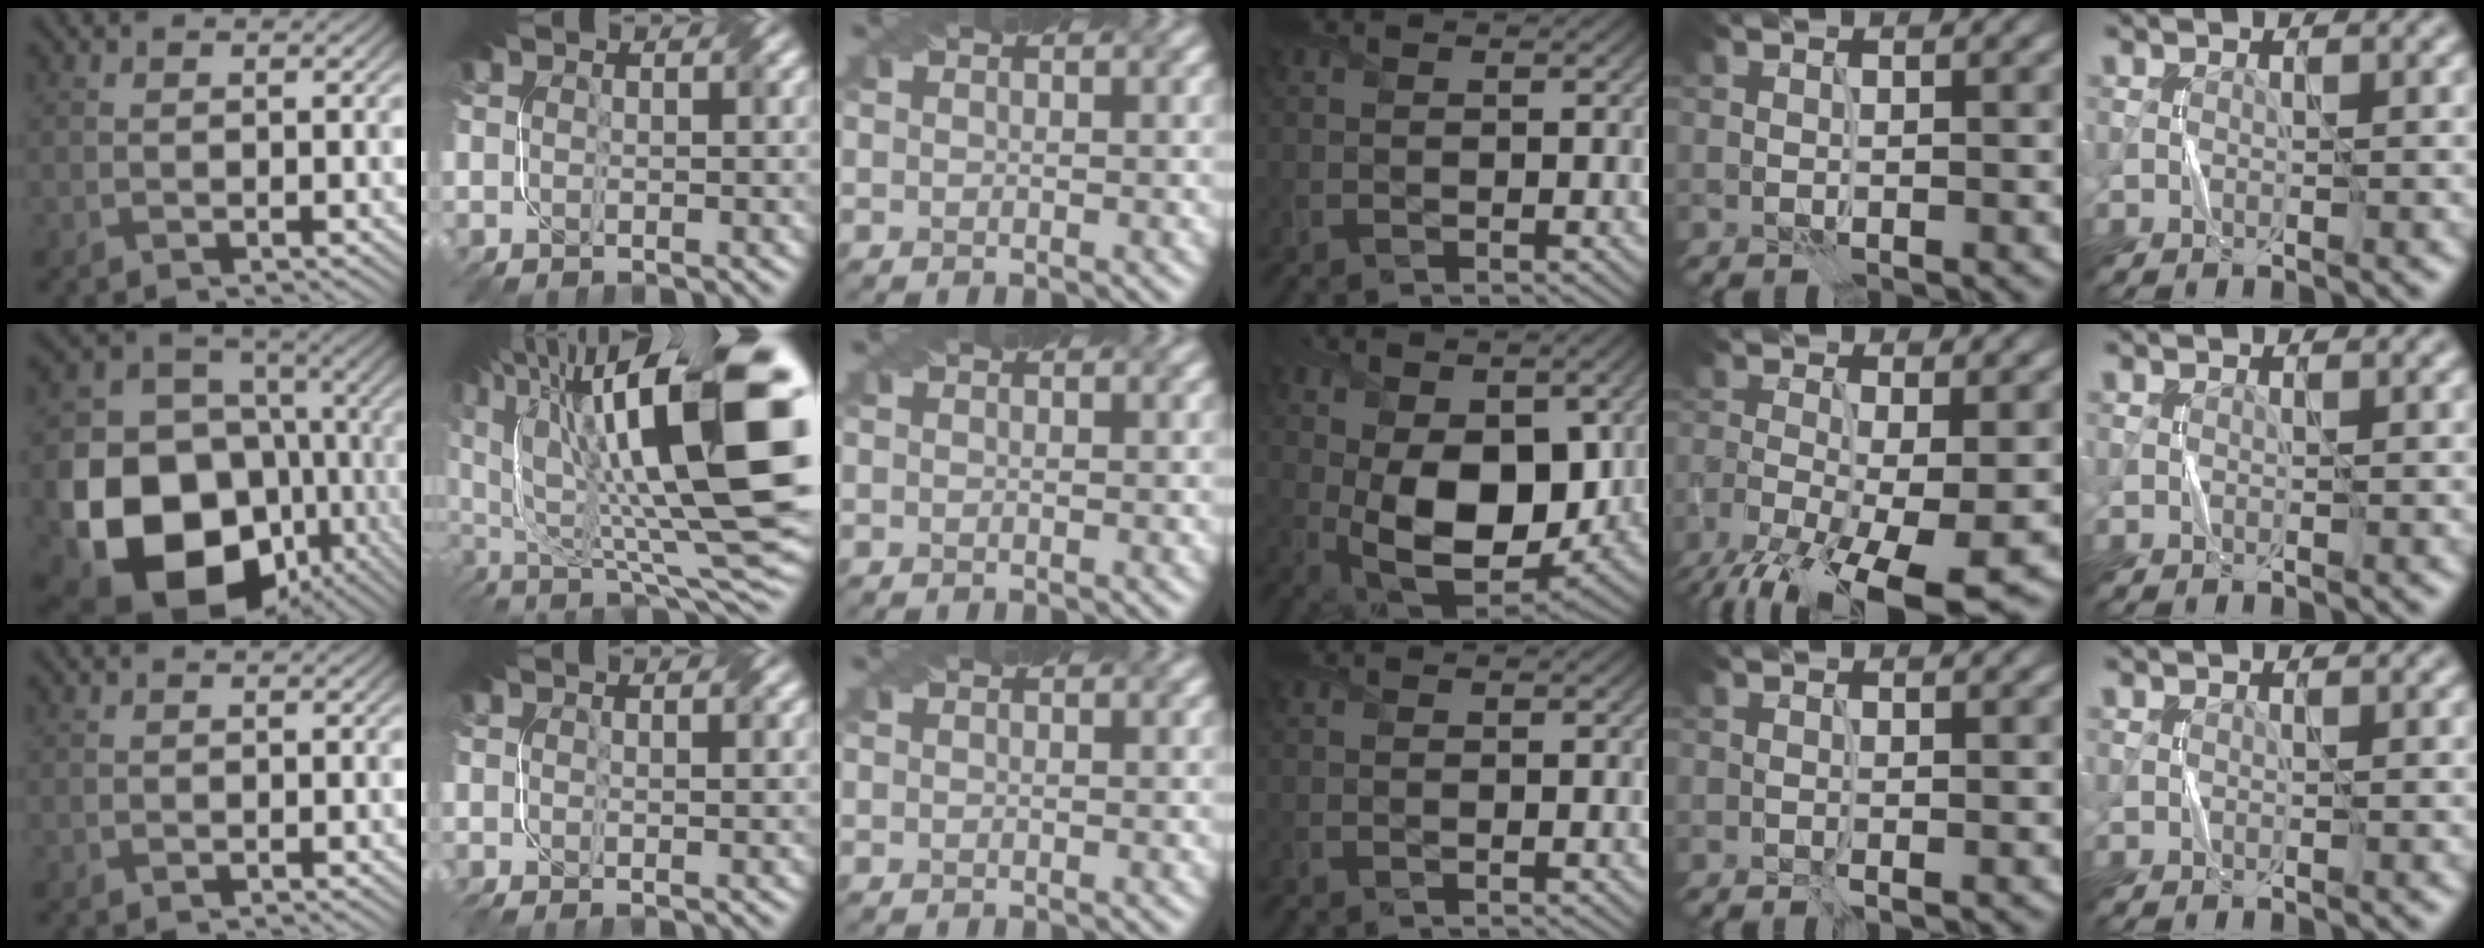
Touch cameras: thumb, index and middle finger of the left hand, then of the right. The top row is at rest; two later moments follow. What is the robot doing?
{"motion": "fold", "object": "napkin"}